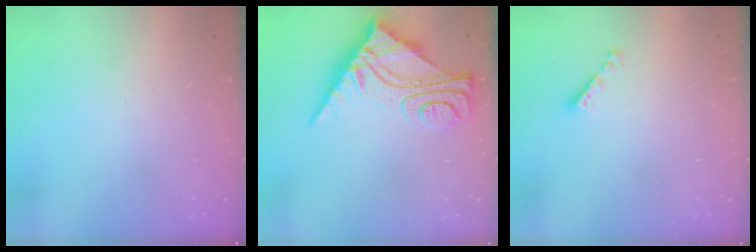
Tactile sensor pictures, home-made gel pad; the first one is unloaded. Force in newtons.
{"total": 11.3, "press": 11.2, "slide": 1.1}
{"total": 2.1, "press": 2.0, "slide": 0.7}